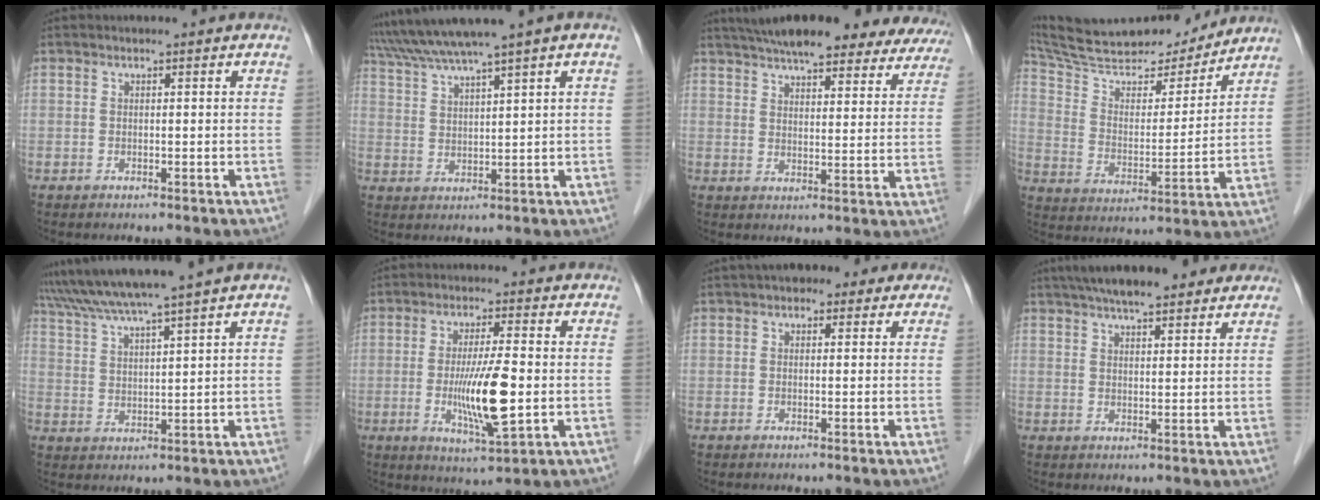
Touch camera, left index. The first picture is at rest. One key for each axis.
{"total": 8.4, "fx": 6.5, "fy": -1.6, "fz": 5.0, "tx": -0.091, "ty": 0.024, "tz": 0.117}
{"total": 26.2, "fx": 22.8, "fy": 6.5, "fz": 11.1, "tx": -0.177, "ty": 0.004, "tz": 0.277}
{"total": 22.2, "fx": 20.3, "fy": 4.3, "fz": 8.0, "tx": -0.143, "ty": 0.007, "tz": 0.317}
{"total": 10.4, "fx": 8.9, "fy": -2.1, "fz": 5.1, "tx": -0.091, "ty": 0.015, "tz": 0.152}
{"total": 9.5, "fx": -1.3, "fy": 0.7, "fz": 9.4, "tx": -0.176, "ty": -0.021, "tz": -0.024}
{"total": 4.6, "fx": 2.9, "fy": 2.7, "fz": 2.2, "tx": -0.018, "ty": 0.030, "tz": 0.035}
{"total": 12.0, "fx": 9.8, "fy": 2.7, "fz": 6.4, "tx": -0.098, "ty": 0.038, "tz": 0.141}